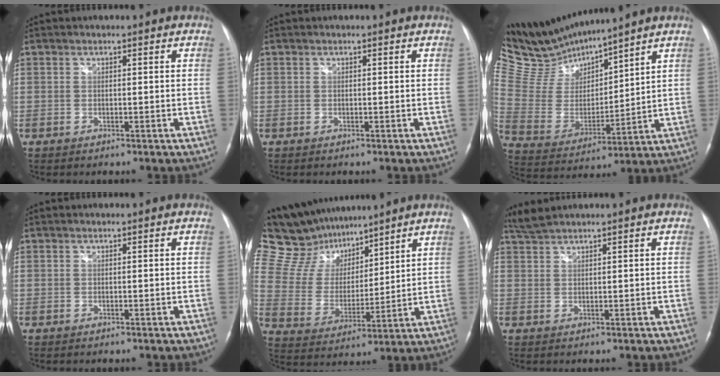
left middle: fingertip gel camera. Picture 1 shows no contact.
{"total": 0.0}
{"total": 12.5, "force": [12.2, 0.7, 2.4], "torque": [-0.076, 0.003, 0.260]}
{"total": 0.0}
{"total": 15.7, "force": [13.6, 5.9, 5.1], "torque": [-0.100, 0.029, 0.257]}
{"total": 2.7, "force": [2.6, -0.3, 0.7], "torque": [-0.026, 0.014, 0.060]}